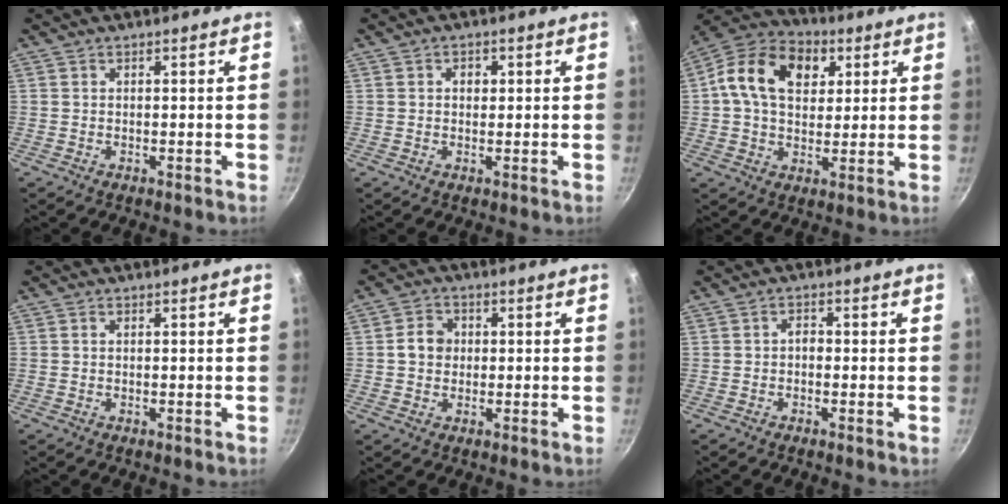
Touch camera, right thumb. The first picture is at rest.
{"total": 2.1, "force": [0.4, 1.7, 1.1], "torque": [-0.008, 0.001, 0.004]}
{"total": 16.2, "force": [4.7, 11.5, 10.4], "torque": [-0.157, 0.010, 0.062]}
{"total": 0.6, "force": [0.1, 0.5, 0.4], "torque": [-0.005, 0.004, 0.001]}
{"total": 4.7, "force": [0.2, 4.1, 2.3], "torque": [-0.017, 0.010, -0.004]}
{"total": 1.7, "force": [-0.4, 1.2, 1.2], "torque": [-0.019, 0.009, -0.012]}